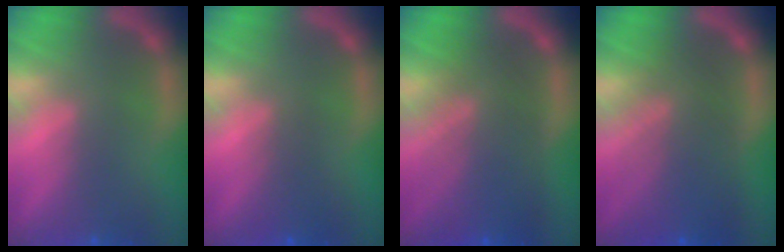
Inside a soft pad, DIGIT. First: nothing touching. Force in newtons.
{"total": 2.0}
{"total": 8.5}
{"total": 8.0}